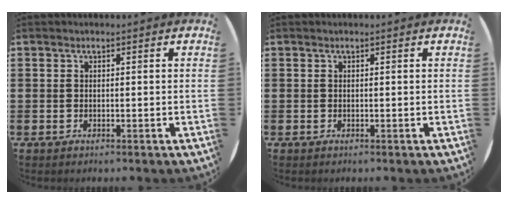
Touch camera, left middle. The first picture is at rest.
{"total": 0.0}